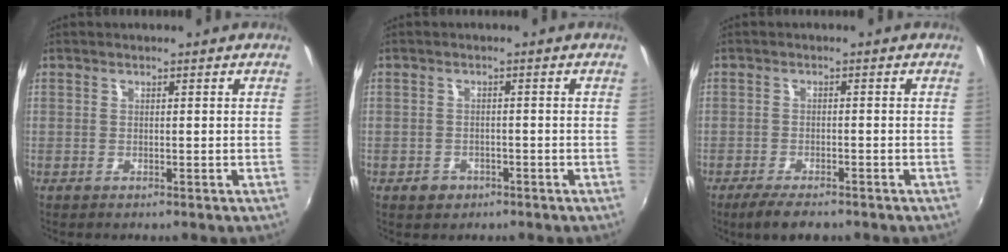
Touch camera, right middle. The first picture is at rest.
{"total": 2.6, "force": [-1.5, 2.0, 0.8], "torque": [-0.018, 0.001, -0.021]}
{"total": 5.4, "force": [-4.2, 1.3, 3.1], "torque": [-0.073, -0.012, -0.072]}